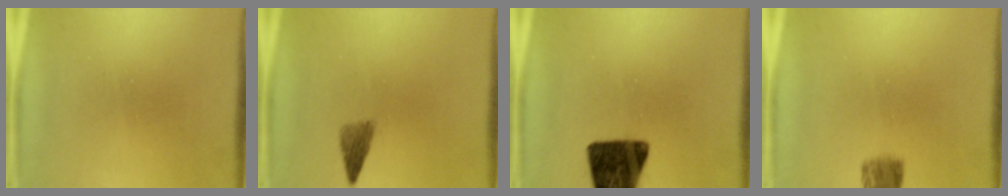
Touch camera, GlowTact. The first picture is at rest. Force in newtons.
{"total": 2.2}
{"total": 14.1}
{"total": 3.7}